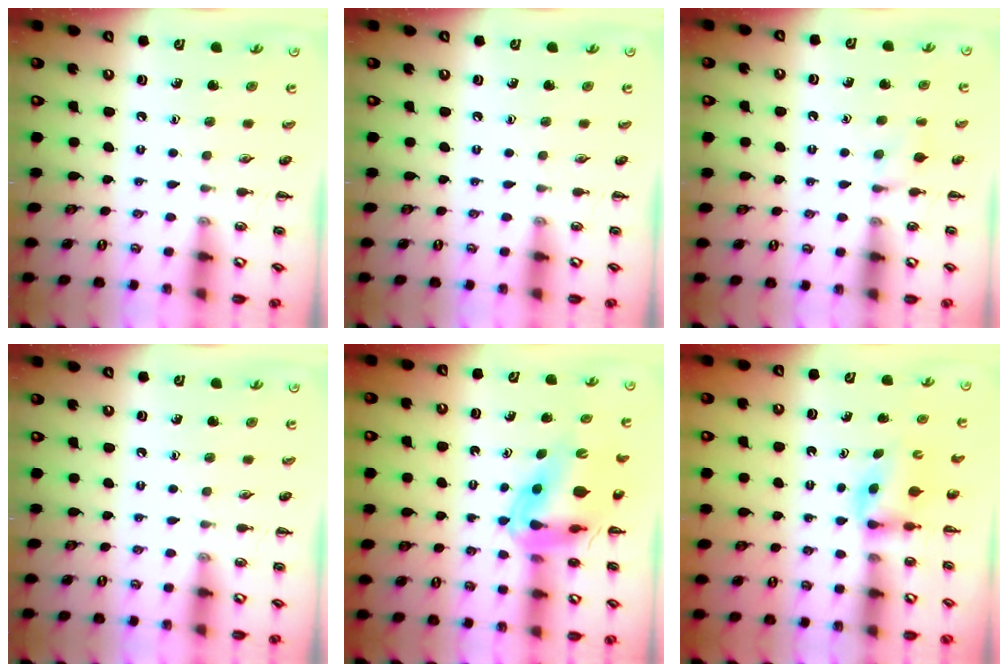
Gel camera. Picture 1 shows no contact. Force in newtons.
{"total": 0.0}
{"total": 6.0, "press": 5.8, "slide": 1.6}
{"total": 0.0}
{"total": 10.8, "press": 10.3, "slide": 3.3}
{"total": 2.9, "press": 2.7, "slide": 1.0}